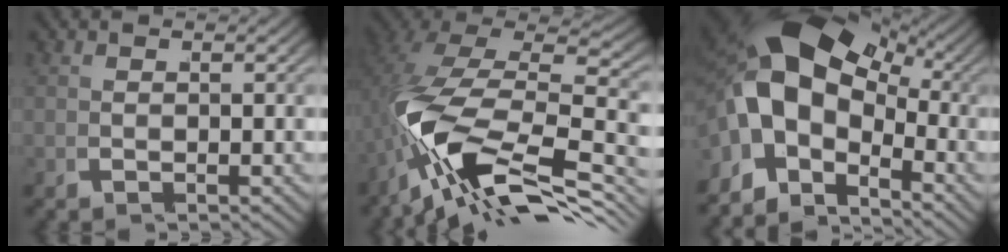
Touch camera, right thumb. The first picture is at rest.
{"total": 15.7, "force": [-3.5, 9.3, 12.2], "torque": [-0.255, -0.054, -0.031]}
{"total": 14.8, "force": [0.6, 10.0, 10.9], "torque": [-0.207, -0.019, 0.005]}